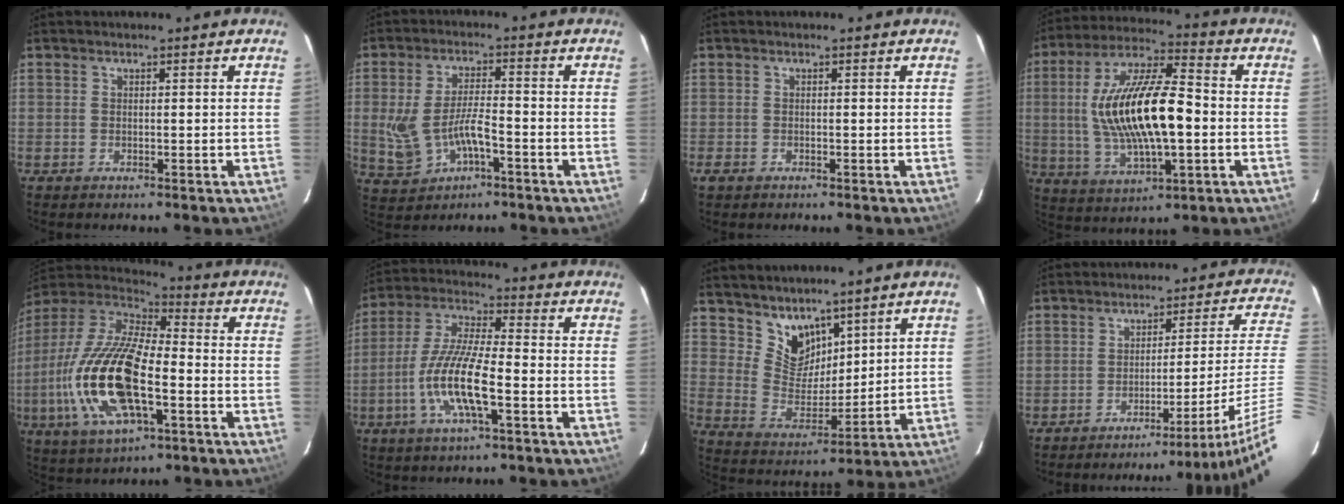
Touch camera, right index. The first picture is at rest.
{"total": 8.5, "force": [-2.7, 3.6, 7.2], "torque": [-0.156, -0.002, -0.035]}
{"total": 1.2, "force": [-0.8, 0.9, 0.3], "torque": [-0.009, -0.001, -0.015]}
{"total": 19.5, "force": [-0.6, 6.8, 18.2], "torque": [-0.353, 0.008, -0.006]}
{"total": 21.9, "force": [-5.7, 8.3, 19.4], "torque": [-0.408, -0.022, -0.108]}
{"total": 12.6, "force": [-4.3, 2.3, 11.6], "torque": [-0.242, -0.006, -0.086]}
{"total": 8.7, "force": [6.5, 5.1, 2.7], "torque": [-0.042, -0.001, 0.136]}
{"total": 16.3, "force": [-11.1, -2.0, 11.8], "torque": [-0.147, -0.026, -0.146]}